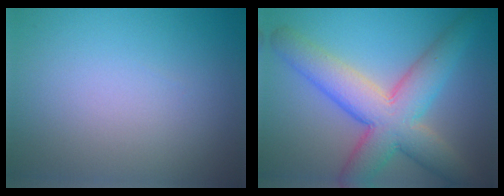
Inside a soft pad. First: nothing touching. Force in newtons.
{"total": 8.9, "press": 8.9, "slide": 0.3}